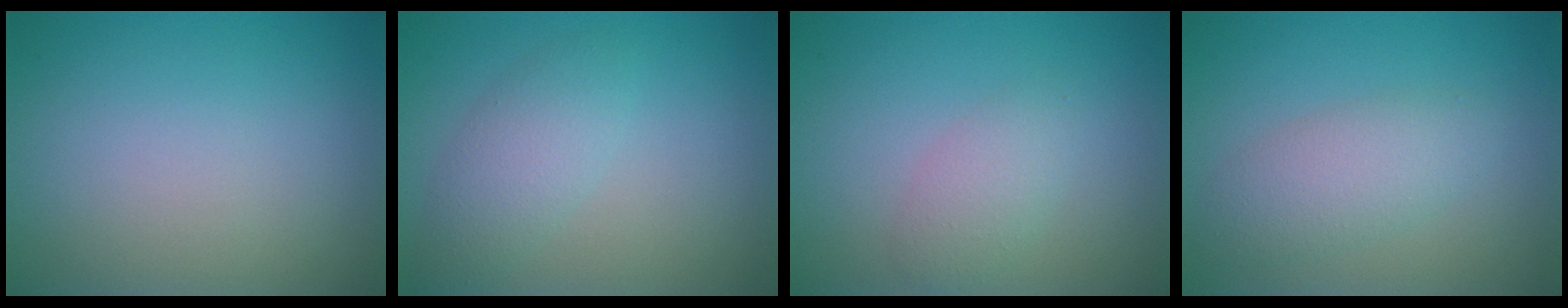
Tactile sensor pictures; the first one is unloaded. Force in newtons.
{"total": 2.9, "press": 2.9, "slide": 0.2}
{"total": 2.1, "press": 2.1, "slide": 0.0}
{"total": 3.3, "press": 3.3, "slide": 0.2}